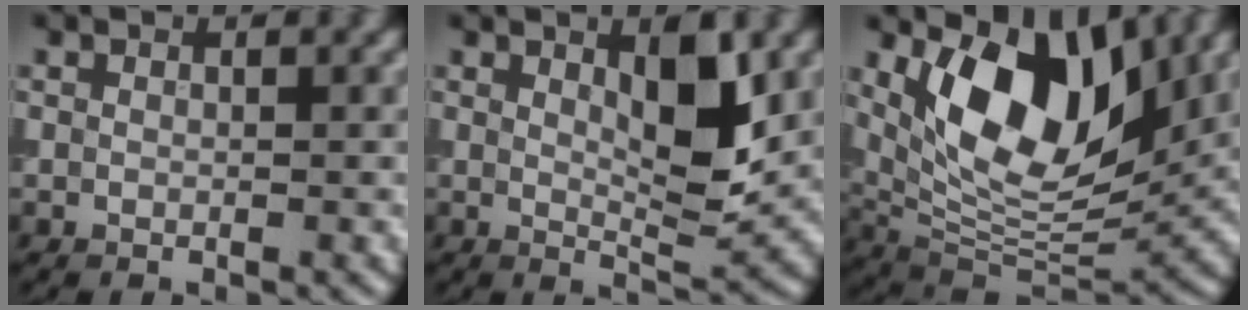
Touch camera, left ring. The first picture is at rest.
{"total": 4.6, "force": [1.5, 1.3, 4.2], "torque": [-0.067, -0.004, 0.025]}
{"total": 11.6, "force": [4.1, 6.1, 9.0], "torque": [-0.151, -0.012, 0.075]}